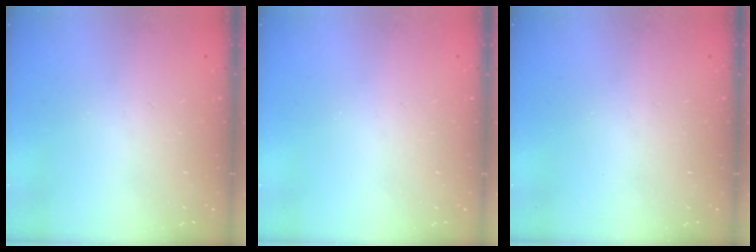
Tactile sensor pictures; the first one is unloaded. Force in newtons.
{"total": 0.0}
{"total": 0.0}